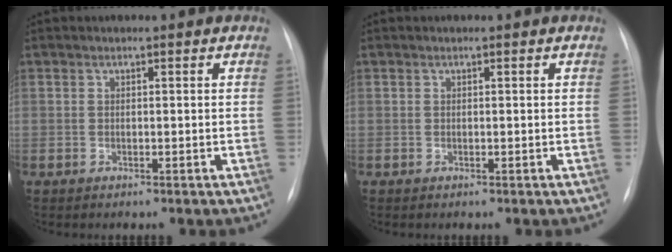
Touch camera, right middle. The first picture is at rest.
{"total": 0.0}